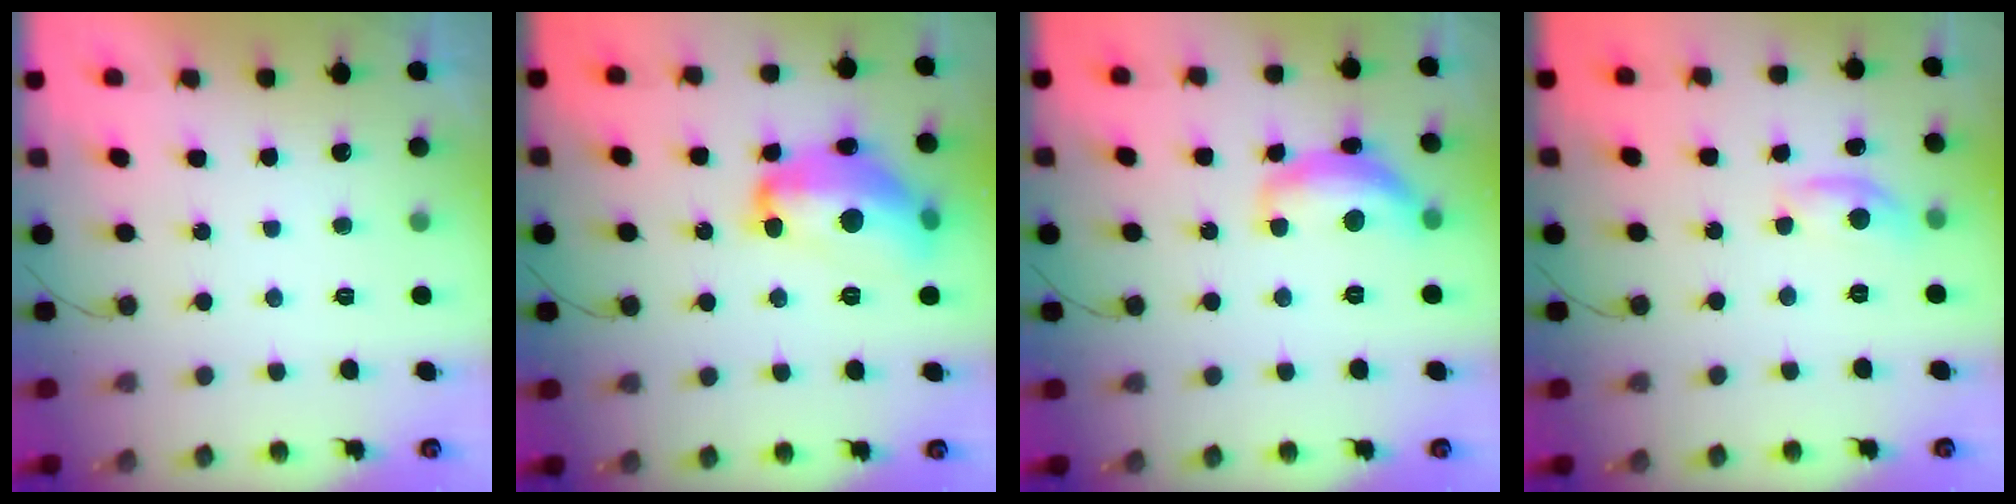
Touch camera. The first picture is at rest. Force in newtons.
{"total": 18.4, "press": 18.4, "slide": 1.2}
{"total": 12.5, "press": 12.5, "slide": 0.7}
{"total": 7.8, "press": 7.8, "slide": 0.5}